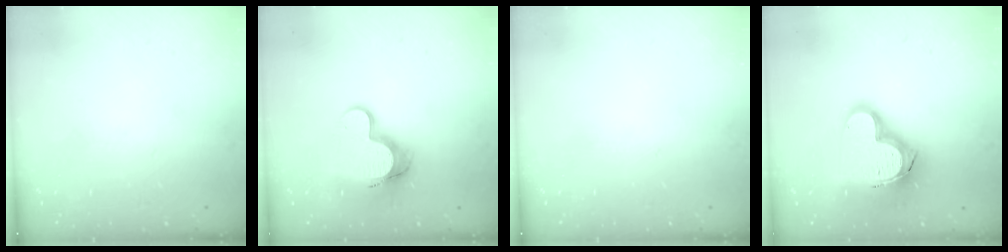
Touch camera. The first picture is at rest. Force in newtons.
{"total": 11.5, "press": 11.4, "slide": 1.2}
{"total": 0.0}
{"total": 19.3, "press": 19.2, "slide": 1.8}